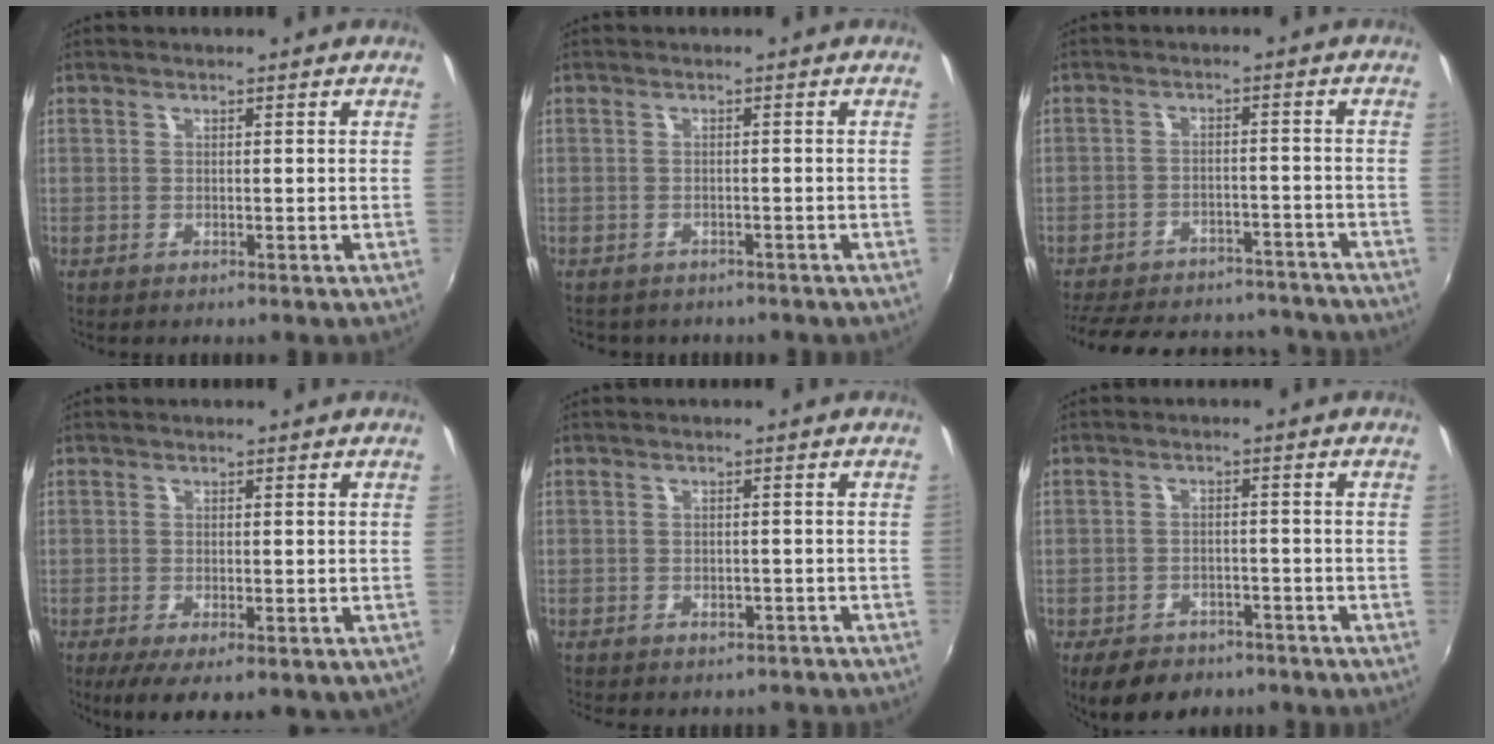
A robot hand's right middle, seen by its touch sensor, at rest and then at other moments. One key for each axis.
{"total": 3.5, "fx": -2.7, "fy": 1.9, "fz": 1.0, "tx": -0.025, "ty": -0.011, "tz": -0.034}
{"total": 23.1, "fx": -19.7, "fy": 9.2, "fz": 7.8, "tx": -0.180, "ty": 0.044, "tz": -0.246}
{"total": 7.6, "fx": -3.2, "fy": 3.1, "fz": 6.2, "tx": -0.109, "ty": -0.033, "tz": -0.042}
{"total": 6.1, "fx": -5.2, "fy": 2.6, "fz": 2.0, "tx": -0.044, "ty": -0.012, "tz": -0.063}
{"total": 9.9, "fx": -7.2, "fy": 5.4, "fz": 4.1, "tx": -0.098, "ty": -0.006, "tz": -0.105}